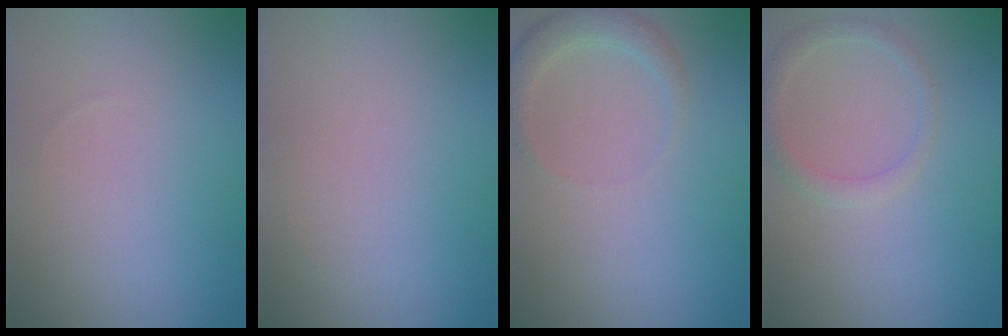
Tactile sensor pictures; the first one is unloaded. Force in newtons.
{"total": 0.0}
{"total": 2.2, "press": 2.2, "slide": 0.2}
{"total": 1.9, "press": 1.9, "slide": 0.1}